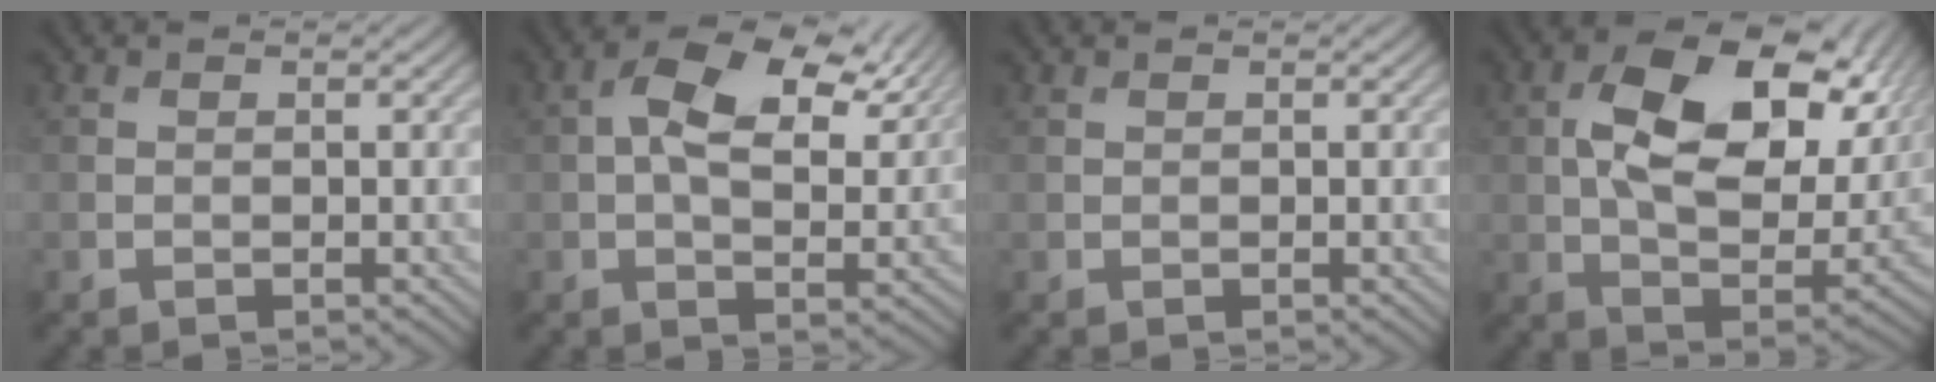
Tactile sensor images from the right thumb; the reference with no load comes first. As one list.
[{"total": 10.8, "force": [3.4, 5.8, 8.5], "torque": [-0.158, 0.002, 0.051]}, {"total": 0.0}, {"total": 15.1, "force": [4.4, 8.2, 11.8], "torque": [-0.210, -0.007, 0.082]}]